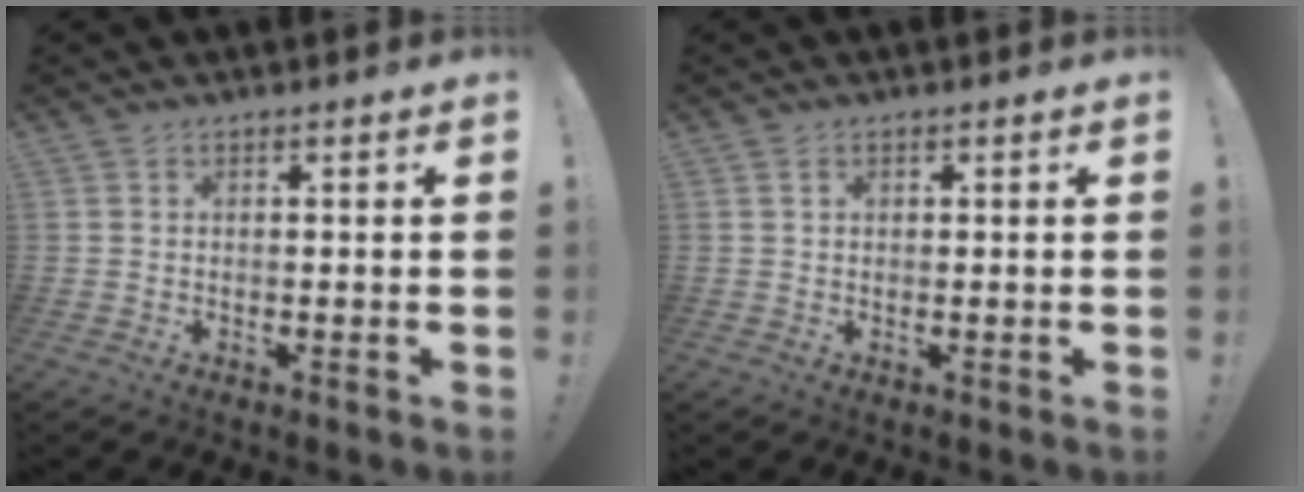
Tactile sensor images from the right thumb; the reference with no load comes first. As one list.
[{"total": 0.8, "force": [0.4, 0.4, 0.5], "torque": [-0.012, 0.002, 0.009]}]